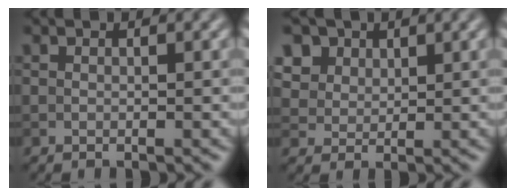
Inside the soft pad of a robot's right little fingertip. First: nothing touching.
{"total": 6.6, "force": [4.0, 4.7, 2.5], "torque": [-0.073, 0.002, 0.072]}